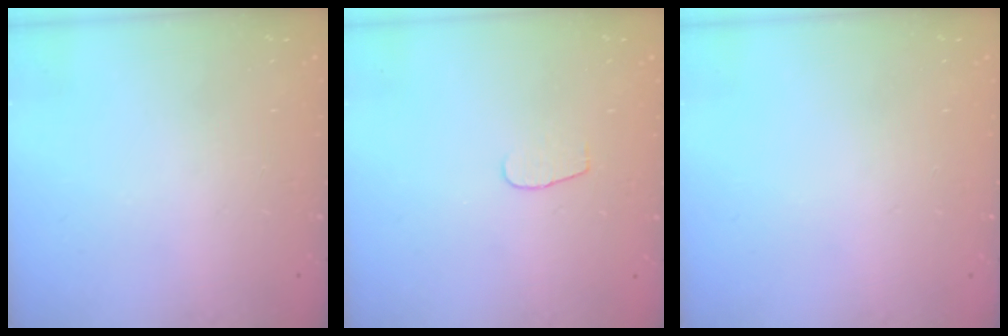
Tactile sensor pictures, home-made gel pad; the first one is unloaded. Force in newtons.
{"total": 3.2, "press": 3.2, "slide": 0.3}
{"total": 0.0}